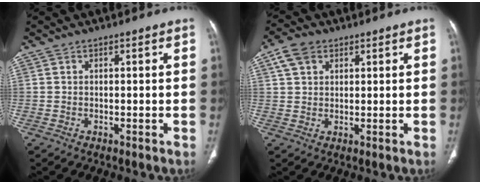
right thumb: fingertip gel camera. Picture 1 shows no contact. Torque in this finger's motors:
{"motor_torque": [-0.57, 0.57, 0.20, -0.20, 0.03]}